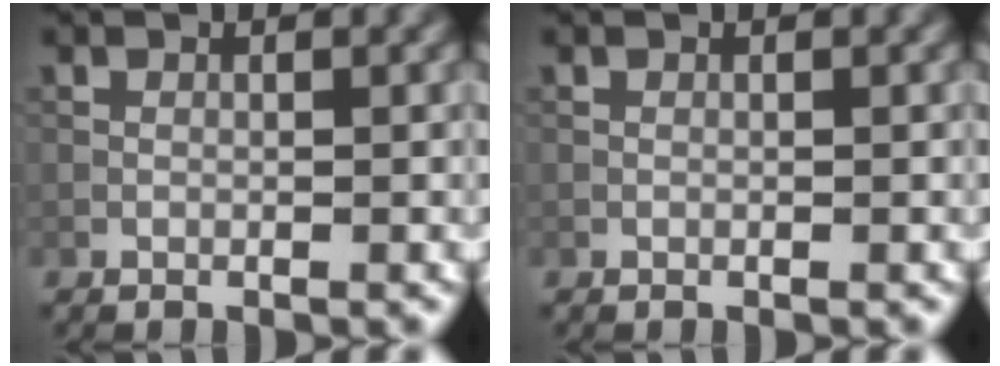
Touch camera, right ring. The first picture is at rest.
{"total": 0.0}